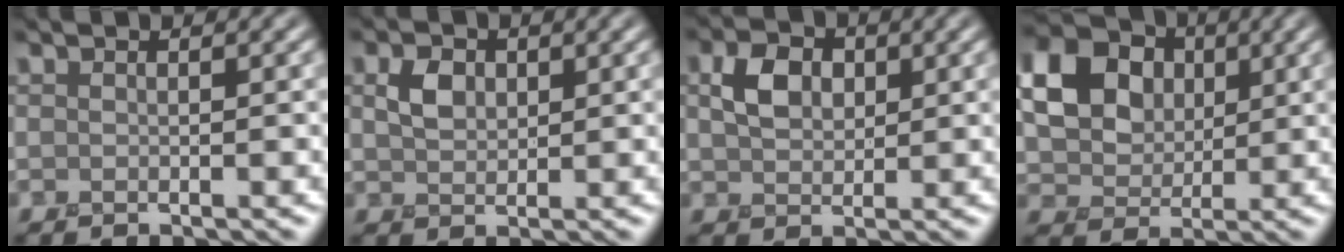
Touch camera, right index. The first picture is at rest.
{"total": 2.2, "force": [0.4, 1.7, 1.3], "torque": [-0.032, 0.000, 0.005]}
{"total": 3.2, "force": [0.6, 2.4, 2.0], "torque": [-0.046, 0.003, 0.005]}
{"total": 15.7, "force": [4.7, 13.0, 7.3], "torque": [-0.176, 0.030, 0.068]}